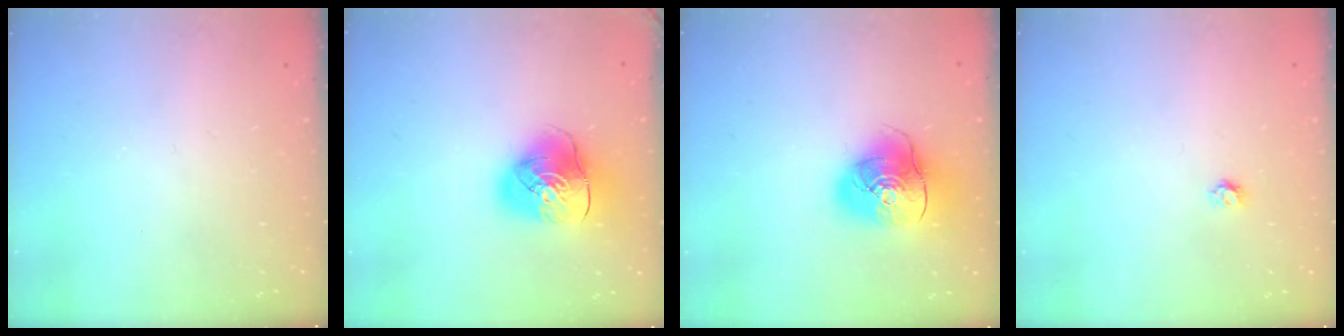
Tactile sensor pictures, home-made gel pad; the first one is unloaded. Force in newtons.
{"total": 12.1, "press": 11.9, "slide": 1.9}
{"total": 14.0, "press": 13.8, "slide": 2.3}
{"total": 3.2, "press": 3.2, "slide": 0.3}